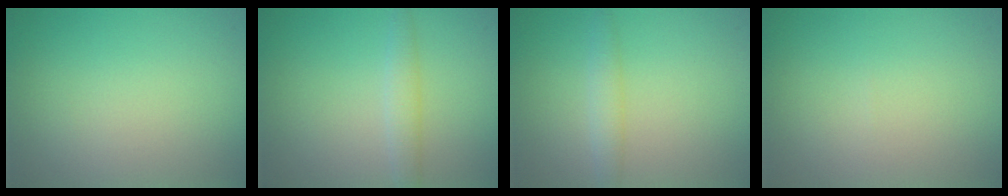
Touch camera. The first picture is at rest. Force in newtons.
{"total": 1.8, "press": 1.8, "slide": 0.0}
{"total": 1.7, "press": 1.7, "slide": 0.1}
{"total": 0.0}